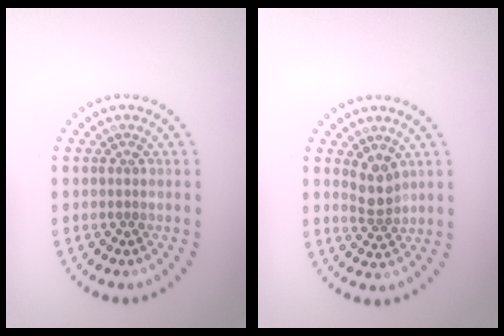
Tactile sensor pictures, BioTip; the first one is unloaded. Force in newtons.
{"total": 2.2, "press": 1.8, "slide": 1.3}